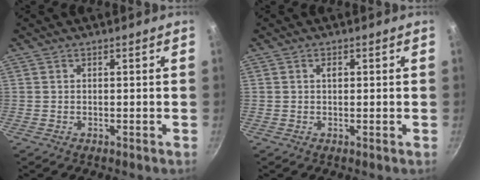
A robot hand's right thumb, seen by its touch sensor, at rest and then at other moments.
{"total": 1.3, "force": [0.3, 0.7, 1.1], "torque": [-0.015, 0.002, 0.002]}